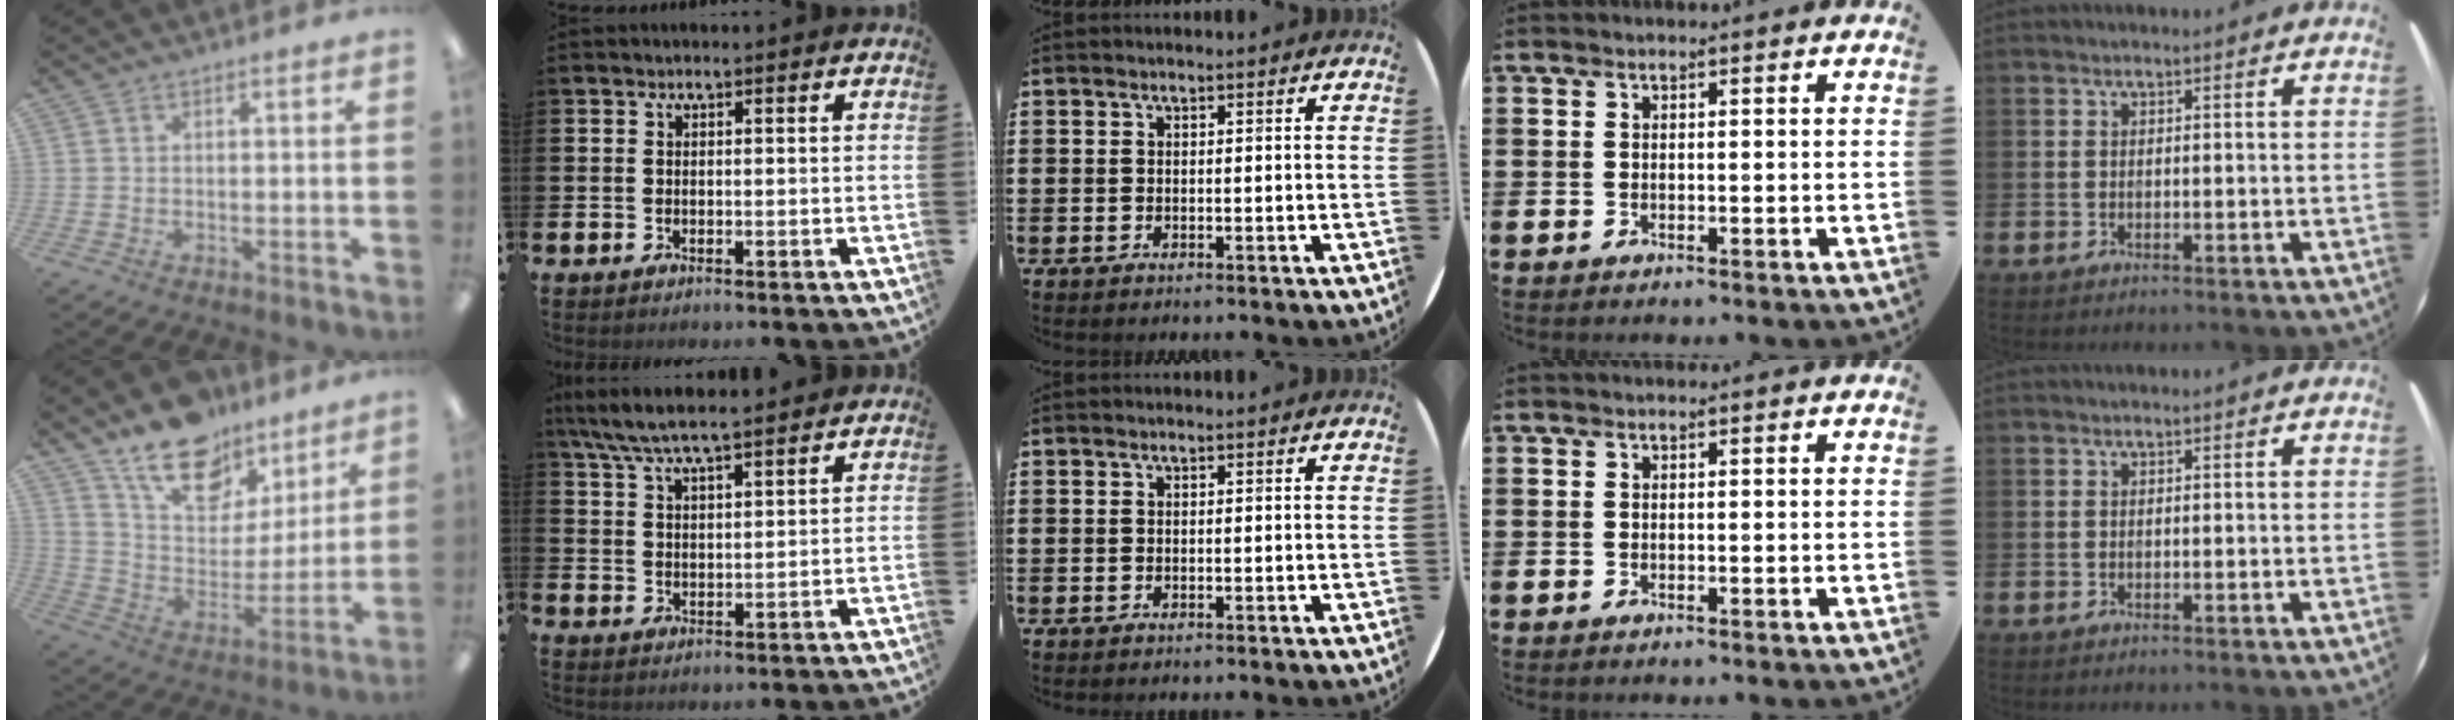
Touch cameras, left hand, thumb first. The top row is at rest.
{"thumb": {"total": 17.1, "force": [13.2, 8.7, 6.6], "torque": [-0.120, -0.087, 0.239]}, "index": {"total": 6.9, "force": [6.3, 0.9, 2.7], "torque": [-0.077, -0.022, 0.114]}}